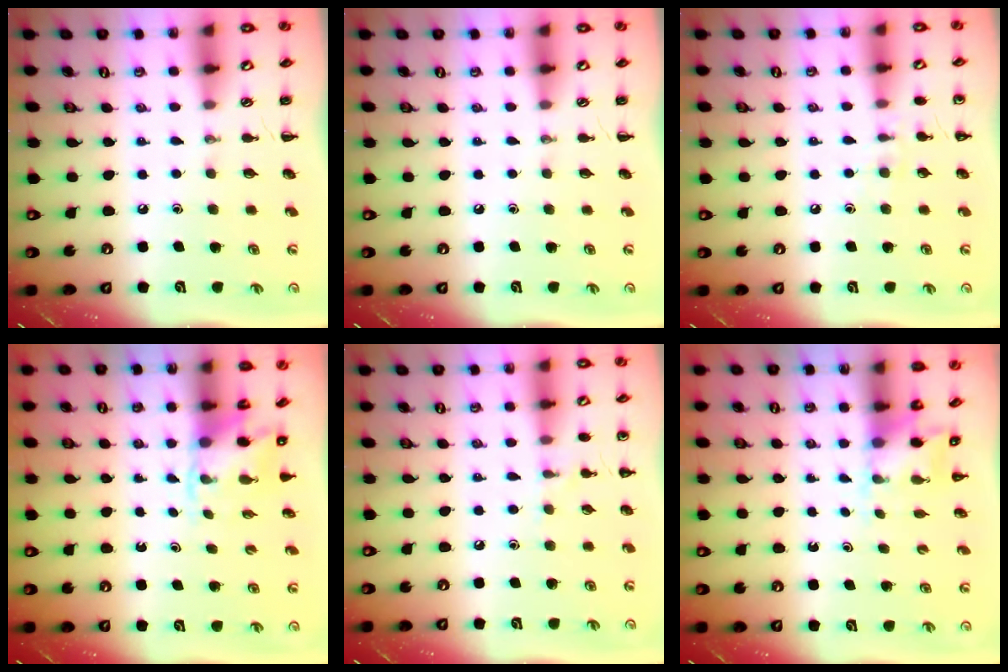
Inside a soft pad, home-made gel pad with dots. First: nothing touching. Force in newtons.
{"total": 0.0}
{"total": 6.6, "press": 6.3, "slide": 1.9}
{"total": 3.2, "press": 3.1, "slide": 0.6}
{"total": 7.1, "press": 6.8, "slide": 2.1}
{"total": 2.3, "press": 2.3, "slide": 0.6}